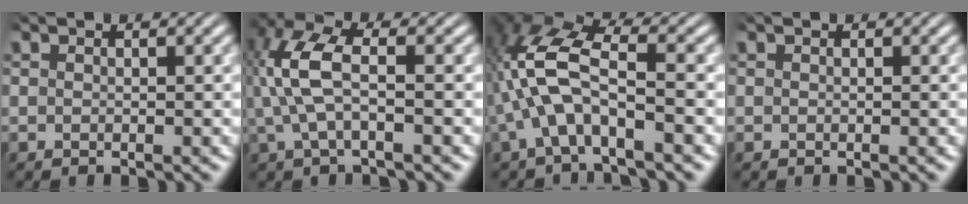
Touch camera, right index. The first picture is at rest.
{"total": 5.3, "force": [0.4, 2.5, 4.7], "torque": [-0.116, -0.001, 0.010]}
{"total": 6.8, "force": [0.5, 3.5, 5.9], "torque": [-0.141, -0.012, 0.014]}
{"total": 0.0}